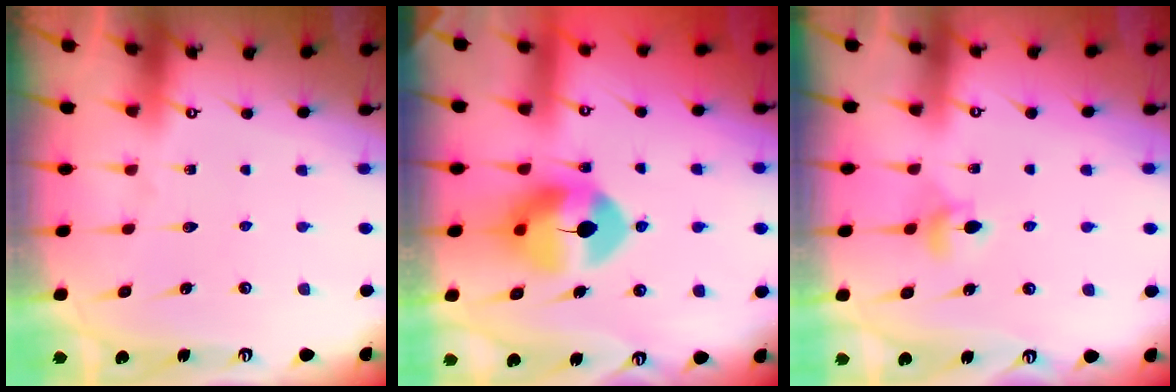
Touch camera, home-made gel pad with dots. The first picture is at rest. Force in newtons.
{"total": 8.8, "press": 8.7, "slide": 1.2}
{"total": 5.1, "press": 5.1, "slide": 0.7}